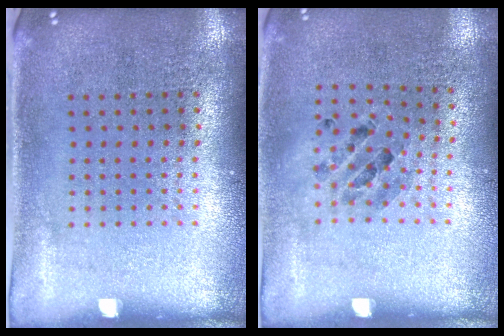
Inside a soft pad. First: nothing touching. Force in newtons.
{"total": 0.8, "press": 0.8, "slide": 0.0}